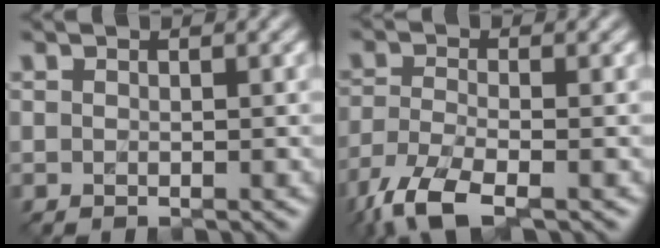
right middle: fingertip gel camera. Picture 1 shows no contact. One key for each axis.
{"total": 5.6, "fx": -4.1, "fy": 1.6, "fz": 3.6, "tx": -0.088, "ty": -0.007, "tz": -0.089}